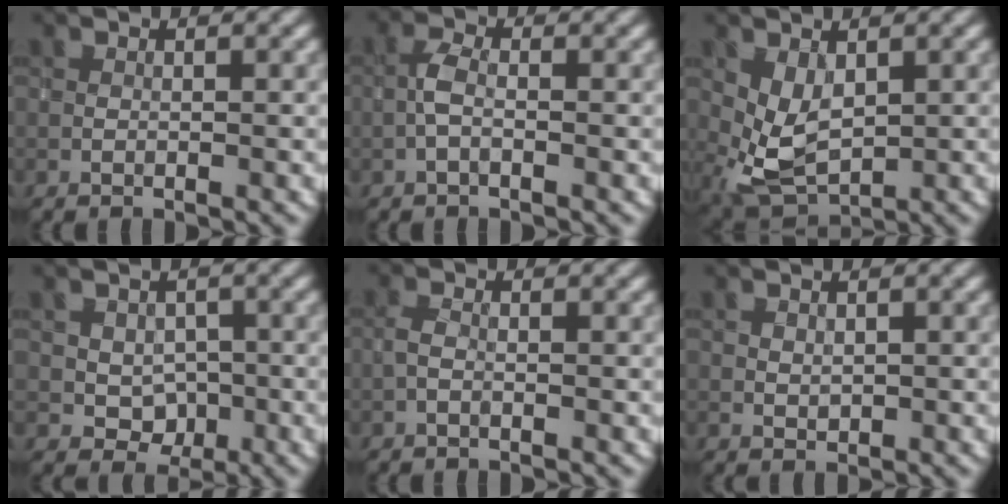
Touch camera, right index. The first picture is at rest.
{"total": 1.4, "force": [-0.4, 0.5, 1.2], "torque": [-0.027, 0.004, -0.012]}
{"total": 3.9, "force": [0.8, 2.5, 2.9], "torque": [-0.071, -0.009, 0.023]}
{"total": 2.5, "force": [0.0, 2.1, 1.2], "torque": [-0.012, -0.002, 0.001]}
{"total": 0.7, "force": [-0.2, 0.3, 0.6], "torque": [-0.015, 0.001, -0.006]}
{"total": 0.6, "force": [0.6, 0.3, -0.1], "torque": [0.002, -0.002, 0.014]}